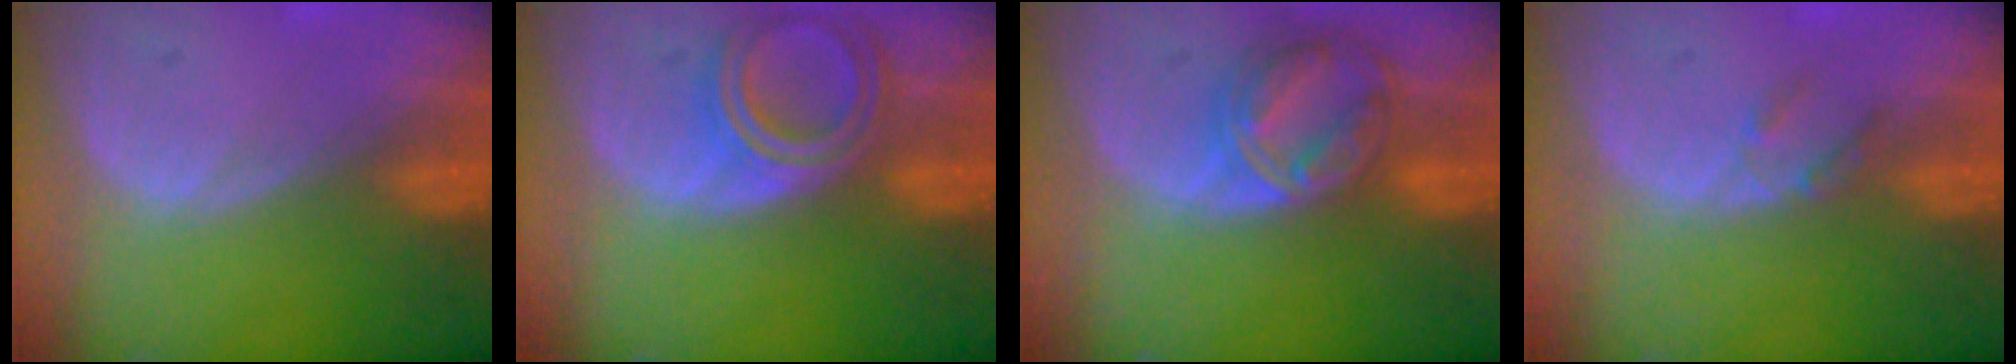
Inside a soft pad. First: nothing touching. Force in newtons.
{"total": 6.7, "press": 6.1, "slide": 2.8}
{"total": 8.3, "press": 7.1, "slide": 4.4}
{"total": 2.0, "press": 1.8, "slide": 0.9}